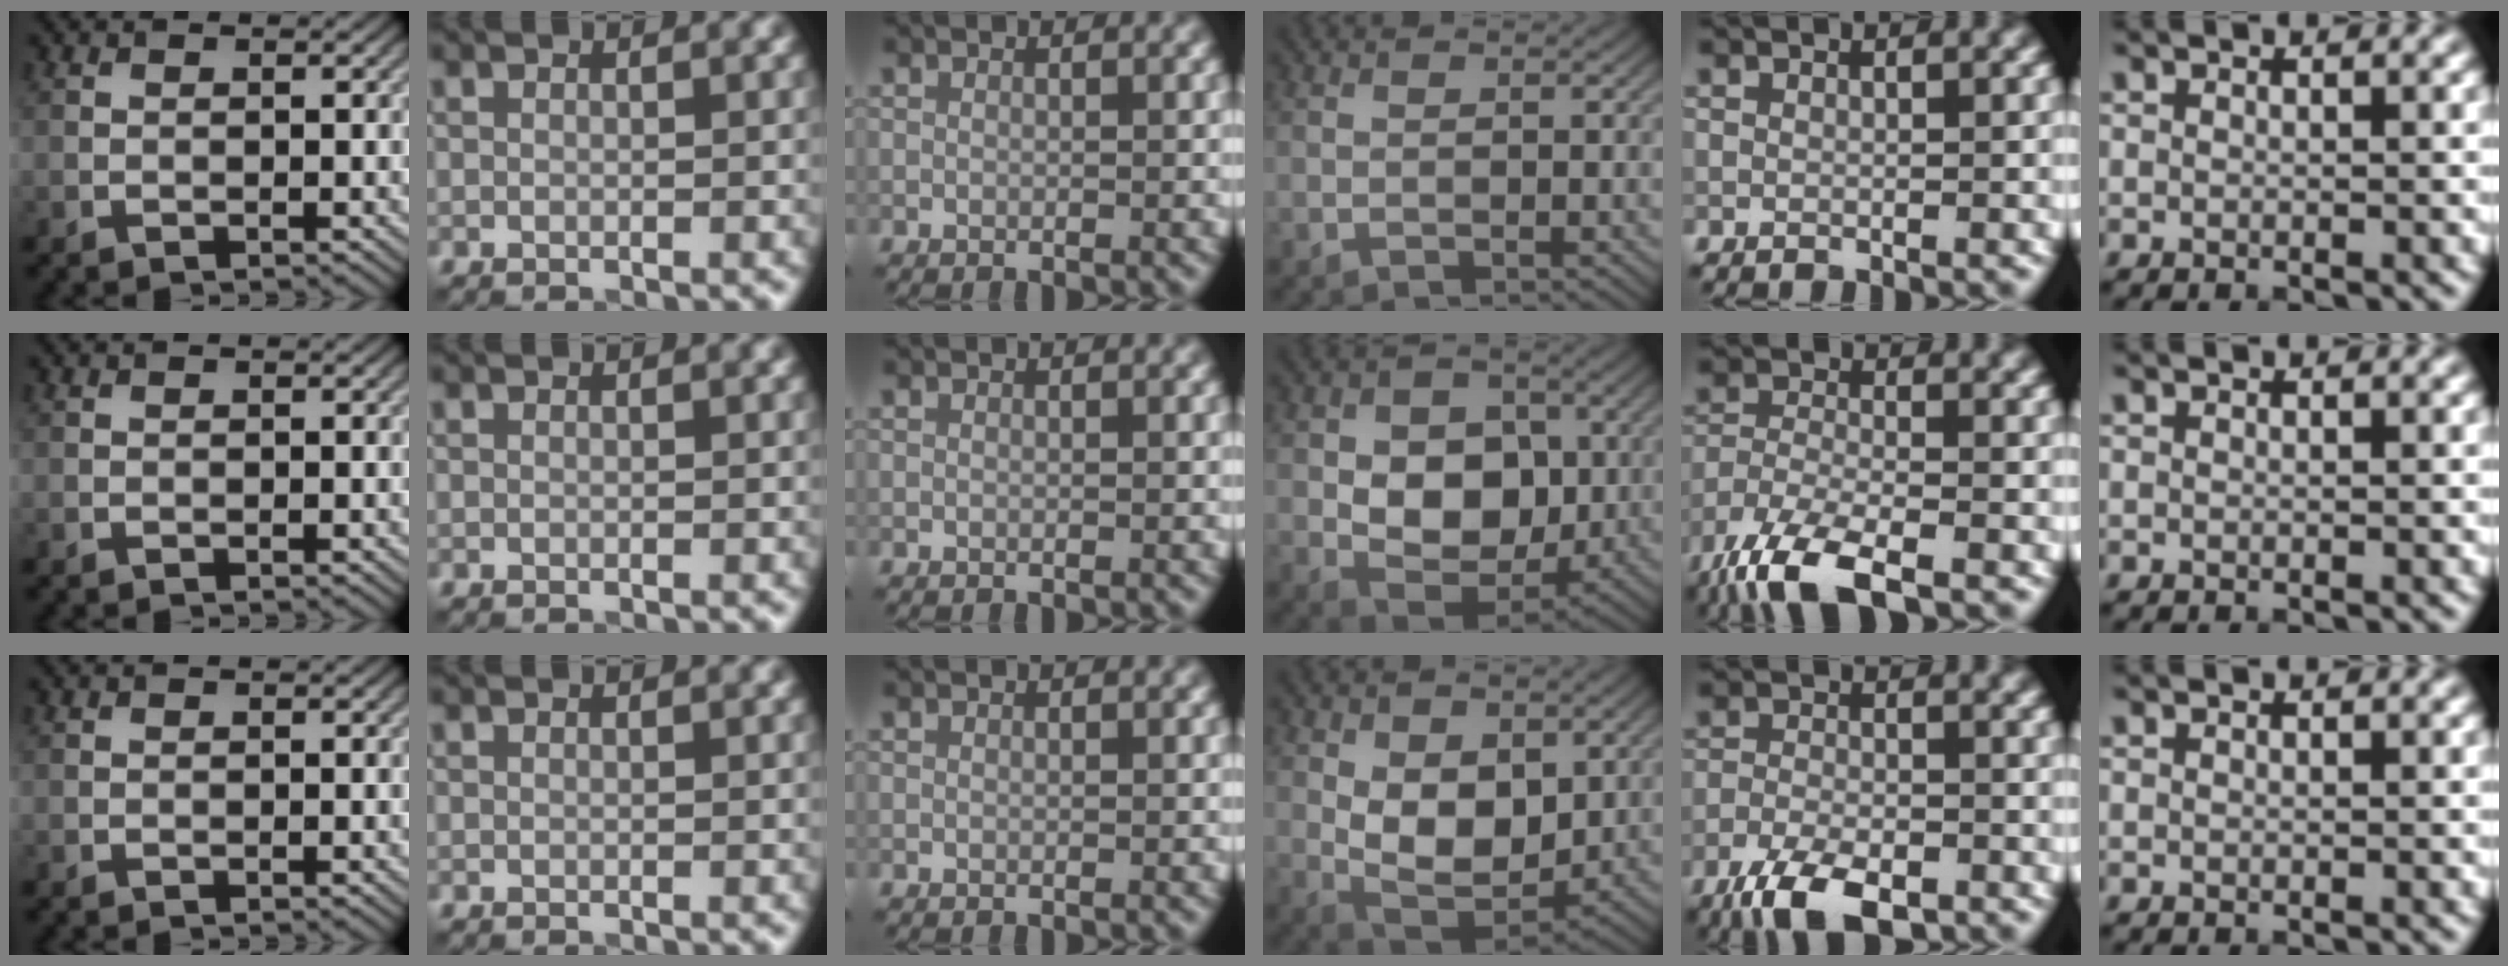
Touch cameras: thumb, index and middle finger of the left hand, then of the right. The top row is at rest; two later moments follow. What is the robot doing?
{"motion": "lift_and_place", "object": "coin"}